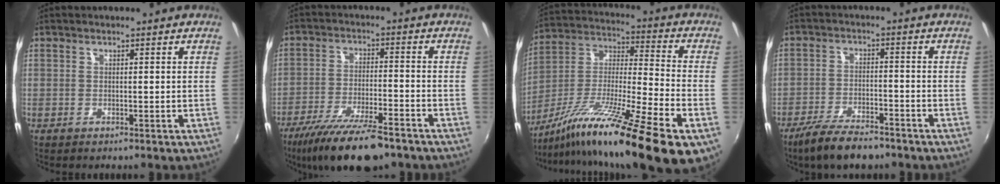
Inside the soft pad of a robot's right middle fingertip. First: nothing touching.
{"total": 15.5, "force": [-11.8, 3.8, 9.3], "torque": [-0.191, -0.031, -0.197]}
{"total": 25.9, "force": [-15.5, 2.5, 20.6], "torque": [-0.318, -0.033, -0.268]}
{"total": 11.7, "force": [-8.9, 4.0, 6.3], "torque": [-0.139, -0.018, -0.152]}